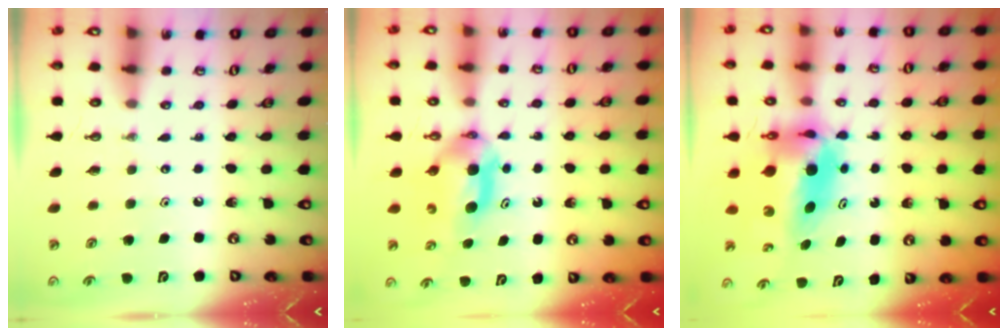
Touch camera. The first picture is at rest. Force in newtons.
{"total": 8.7, "press": 5.2, "slide": 6.9}
{"total": 9.3, "press": 8.9, "slide": 2.8}